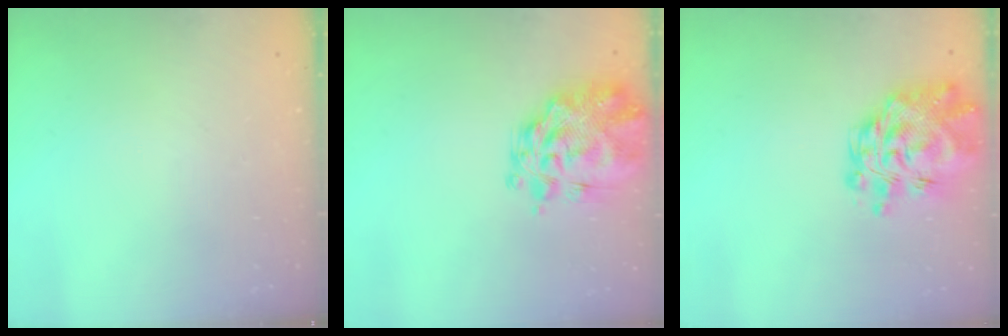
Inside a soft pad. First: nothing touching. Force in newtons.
{"total": 8.6, "press": 8.0, "slide": 3.1}
{"total": 13.4, "press": 12.4, "slide": 5.0}